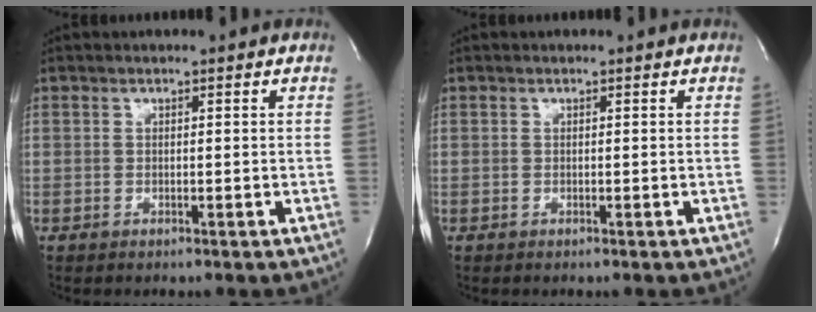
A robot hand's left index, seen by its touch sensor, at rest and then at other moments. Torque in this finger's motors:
{"motor_torque": [0.00, 0.00, 0.00, 0.00]}